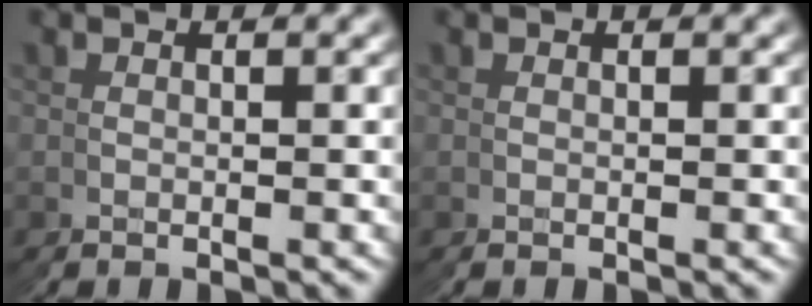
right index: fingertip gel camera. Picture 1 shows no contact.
{"total": 0.0}